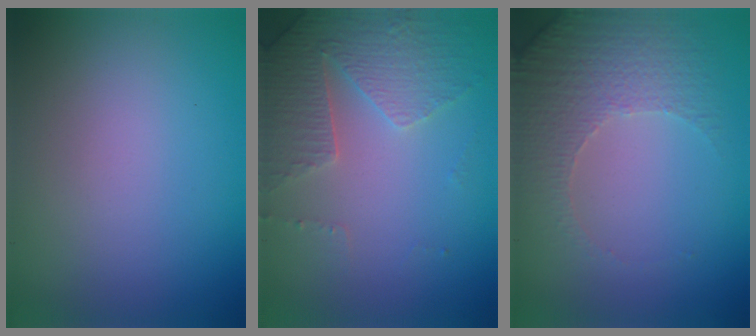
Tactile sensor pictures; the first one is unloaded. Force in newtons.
{"total": 4.7, "press": 3.4, "slide": 3.3}
{"total": 5.0, "press": 3.6, "slide": 3.5}